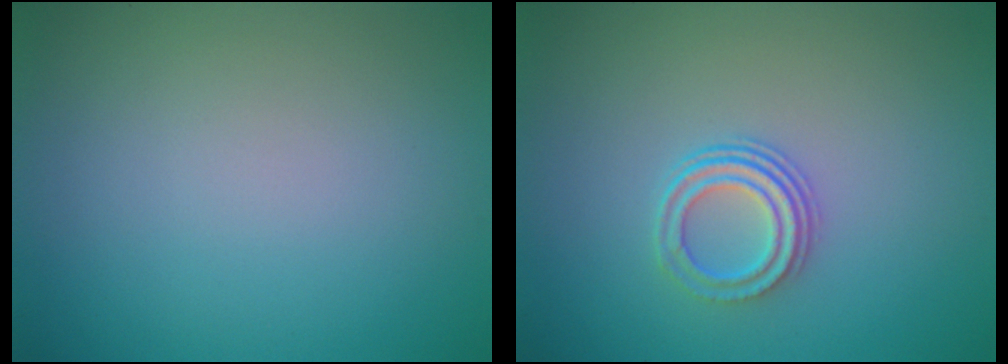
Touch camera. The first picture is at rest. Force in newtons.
{"total": 3.0, "press": 2.2, "slide": 2.0}